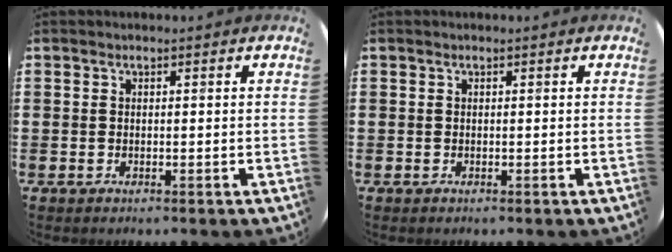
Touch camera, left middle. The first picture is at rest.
{"total": 0.0}